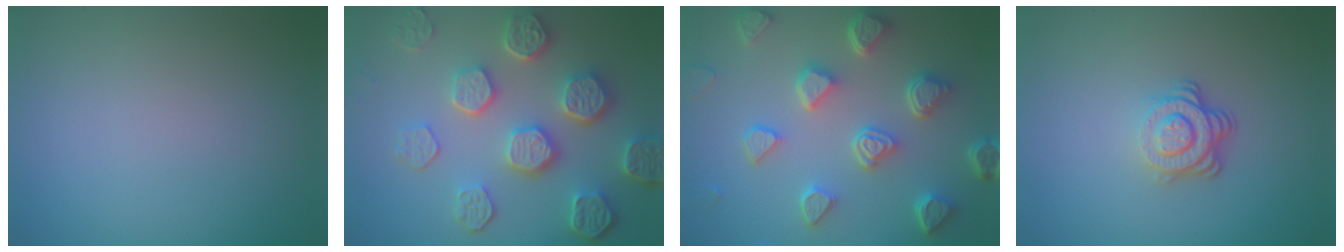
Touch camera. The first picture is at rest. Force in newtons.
{"total": 7.5, "press": 5.8, "slide": 4.7}
{"total": 6.7, "press": 5.3, "slide": 4.1}
{"total": 3.9, "press": 2.7, "slide": 2.8}